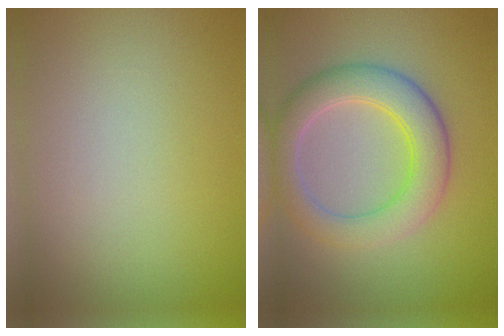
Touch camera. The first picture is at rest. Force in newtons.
{"total": 5.7, "press": 5.6, "slide": 0.6}